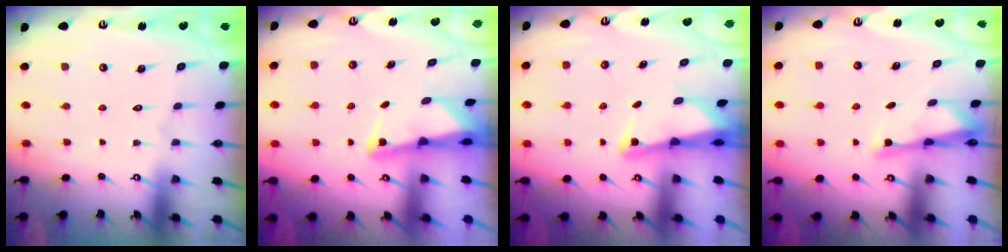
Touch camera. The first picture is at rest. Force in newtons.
{"total": 2.3, "press": 2.3, "slide": 0.5}
{"total": 2.6, "press": 2.6, "slide": 0.5}
{"total": 3.1, "press": 3.1, "slide": 0.4}